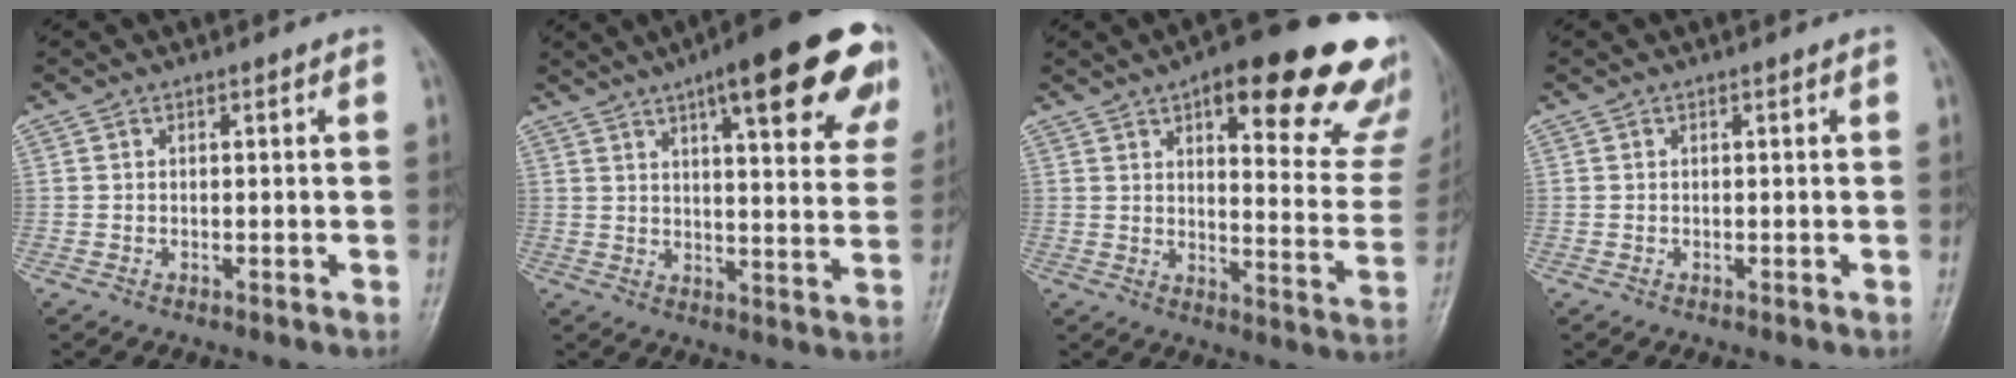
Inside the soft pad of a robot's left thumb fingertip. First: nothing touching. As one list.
[{"total": 23.3, "force": [13.0, 6.3, 18.3], "torque": [-0.218, -0.023, 0.162]}, {"total": 26.9, "force": [16.5, 8.9, 19.2], "torque": [-0.198, -0.063, 0.201]}, {"total": 0.0}]